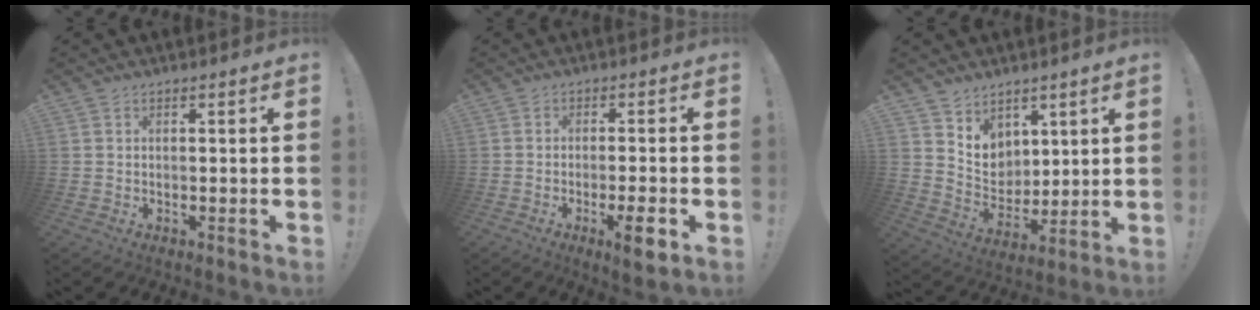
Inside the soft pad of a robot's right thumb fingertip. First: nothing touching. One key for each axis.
{"total": 6.4, "fx": -3.0, "fy": 0.7, "fz": 5.6, "tx": -0.077, "ty": 0.006, "tz": -0.045}
{"total": 8.1, "fx": 5.9, "fy": 5.5, "fz": 0.7, "tx": -0.020, "ty": -0.063, "tz": 0.119}